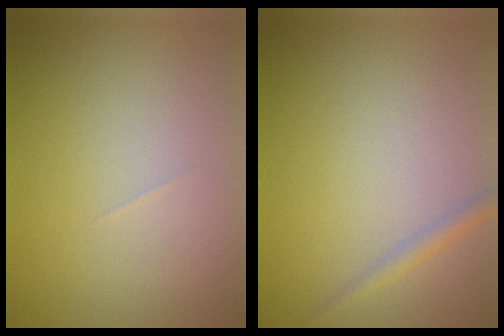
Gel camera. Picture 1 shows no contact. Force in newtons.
{"total": 1.3, "press": 1.3, "slide": 0.1}